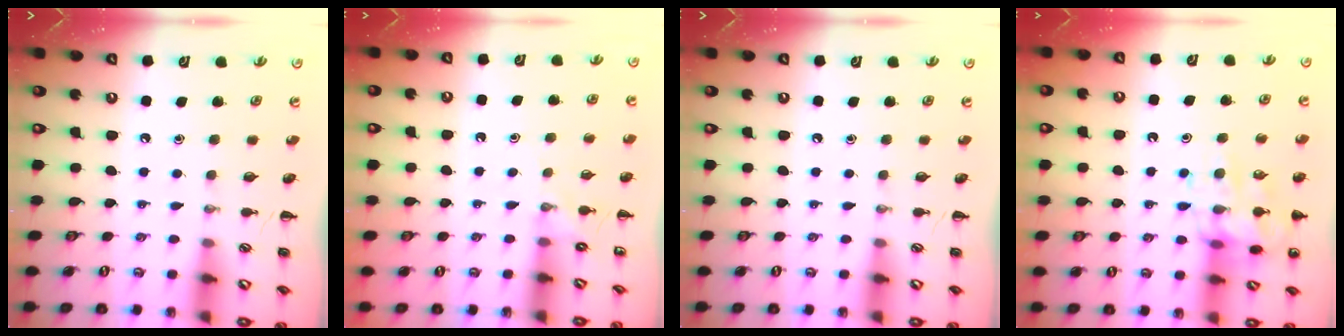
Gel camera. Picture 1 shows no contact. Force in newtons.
{"total": 6.1, "press": 5.9, "slide": 1.5}
{"total": 0.0}
{"total": 16.5, "press": 16.4, "slide": 2.2}